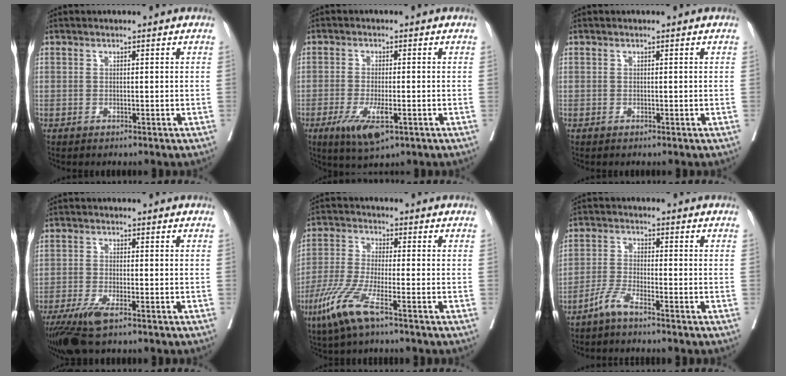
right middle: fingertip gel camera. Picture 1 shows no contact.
{"total": 6.3, "force": [-2.8, 1.7, 5.4], "torque": [-0.102, -0.014, -0.042]}
{"total": 0.0}
{"total": 6.0, "force": [-3.9, 1.0, 4.5], "torque": [-0.086, -0.015, -0.070]}
{"total": 8.3, "force": [-4.7, 0.4, 6.8], "torque": [-0.151, -0.021, -0.097]}
{"total": 3.4, "force": [-2.8, -0.1, 1.9], "torque": [-0.045, -0.006, -0.063]}